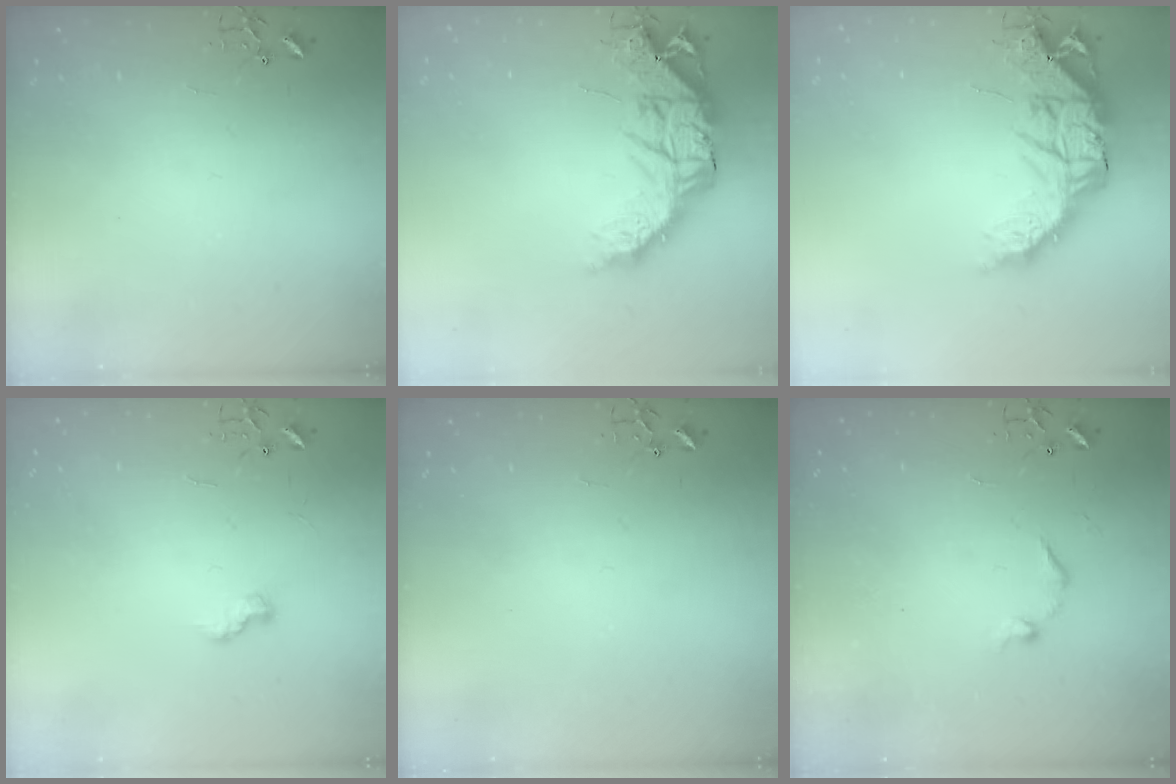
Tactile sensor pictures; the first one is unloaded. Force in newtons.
{"total": 16.2, "press": 16.2, "slide": 1.5}
{"total": 16.2, "press": 16.2, "slide": 1.5}
{"total": 6.4, "press": 6.3, "slide": 0.6}
{"total": 0.0}
{"total": 7.1, "press": 7.1, "slide": 0.8}